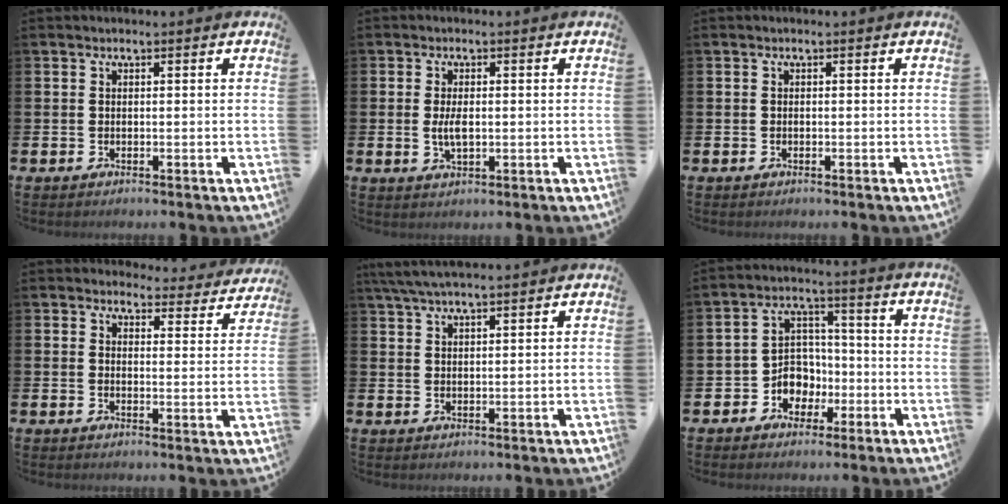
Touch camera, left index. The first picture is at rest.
{"total": 2.8, "force": [0.1, 1.3, 2.5], "torque": [-0.039, -0.001, -0.003]}
{"total": 0.0}
{"total": 3.6, "force": [3.4, 1.1, 0.1], "torque": [0.005, -0.030, 0.055]}
{"total": 4.4, "force": [3.9, 0.6, 2.1], "torque": [-0.046, -0.008, 0.071]}
{"total": 5.4, "force": [-1.5, 5.0, 1.5], "torque": [-0.046, 0.009, -0.030]}